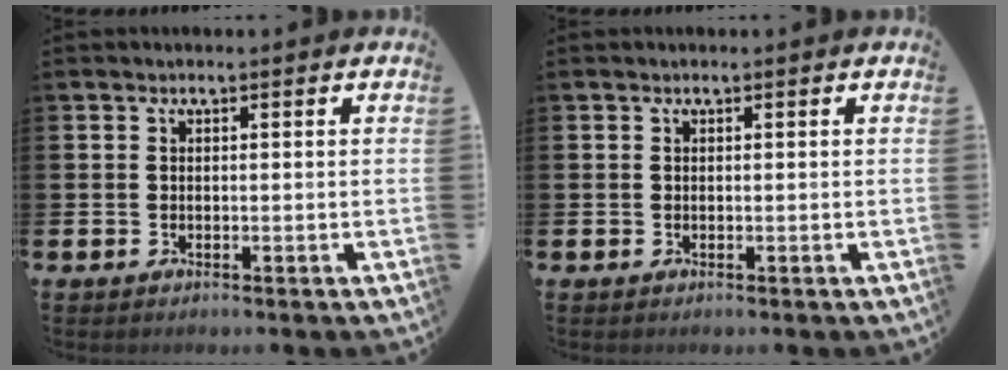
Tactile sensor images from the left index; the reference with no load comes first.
{"total": 0.0}